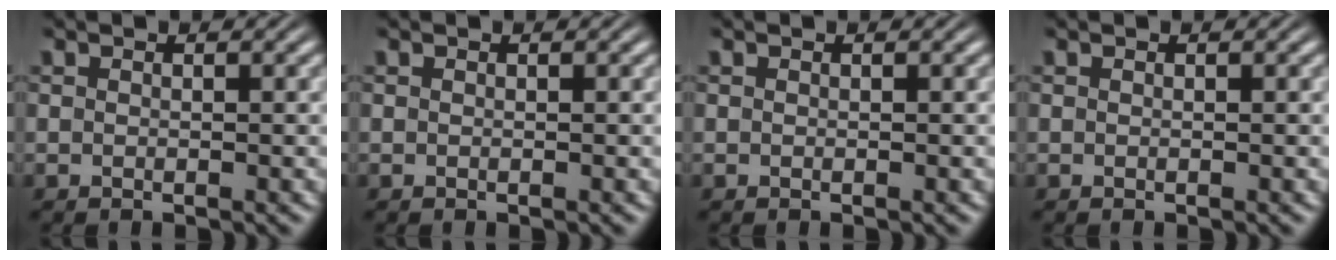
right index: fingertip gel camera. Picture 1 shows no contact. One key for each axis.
{"total": 0.0}
{"total": 0.0}
{"total": 0.0}